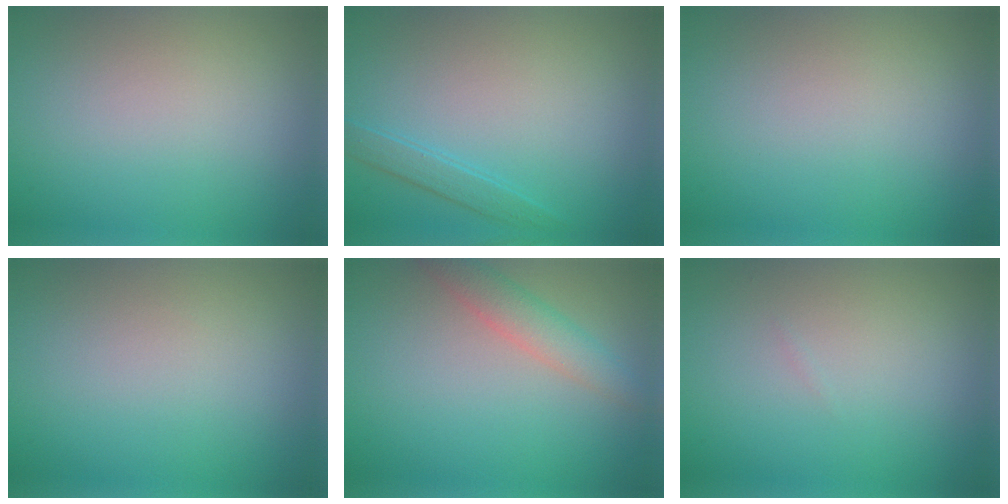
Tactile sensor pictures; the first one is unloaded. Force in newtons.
{"total": 1.6, "press": 1.6, "slide": 0.1}
{"total": 0.0}
{"total": 0.0}
{"total": 2.9, "press": 2.9, "slide": 0.2}
{"total": 0.0}